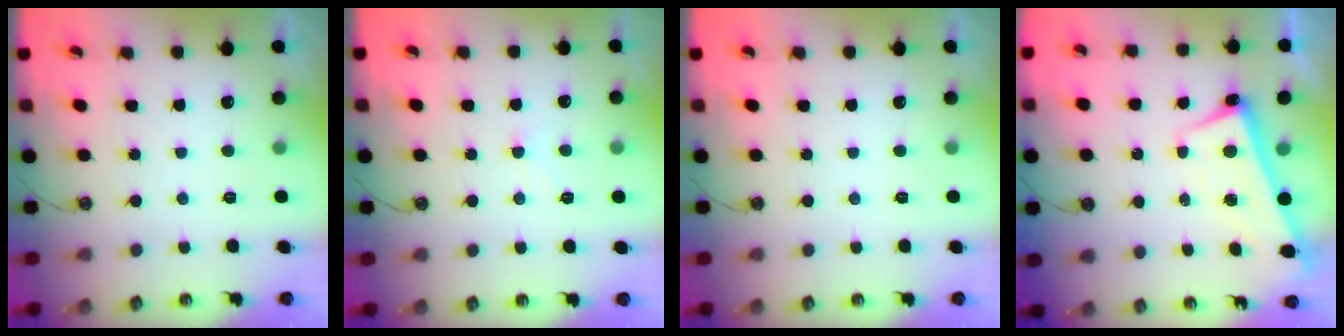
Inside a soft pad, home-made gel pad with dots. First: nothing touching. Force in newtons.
{"total": 1.5, "press": 1.4, "slide": 0.4}
{"total": 0.0}
{"total": 2.4, "press": 2.3, "slide": 0.7}